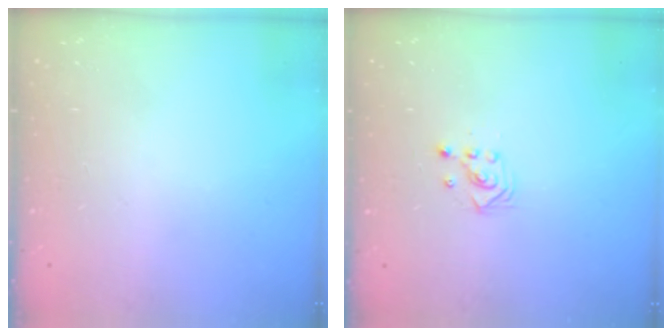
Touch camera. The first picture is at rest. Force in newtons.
{"total": 2.2, "press": 2.2, "slide": 0.2}